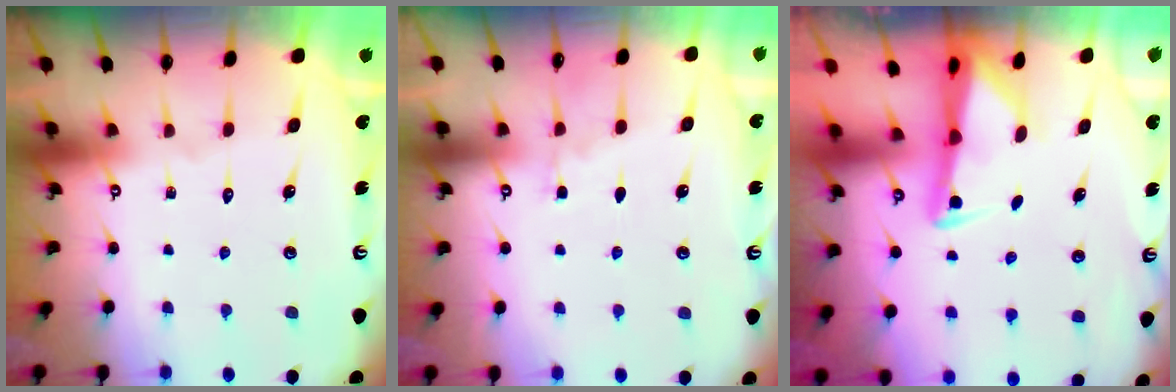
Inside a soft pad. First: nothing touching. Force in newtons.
{"total": 5.1, "press": 5.1, "slide": 0.6}
{"total": 2.3, "press": 2.2, "slide": 0.5}